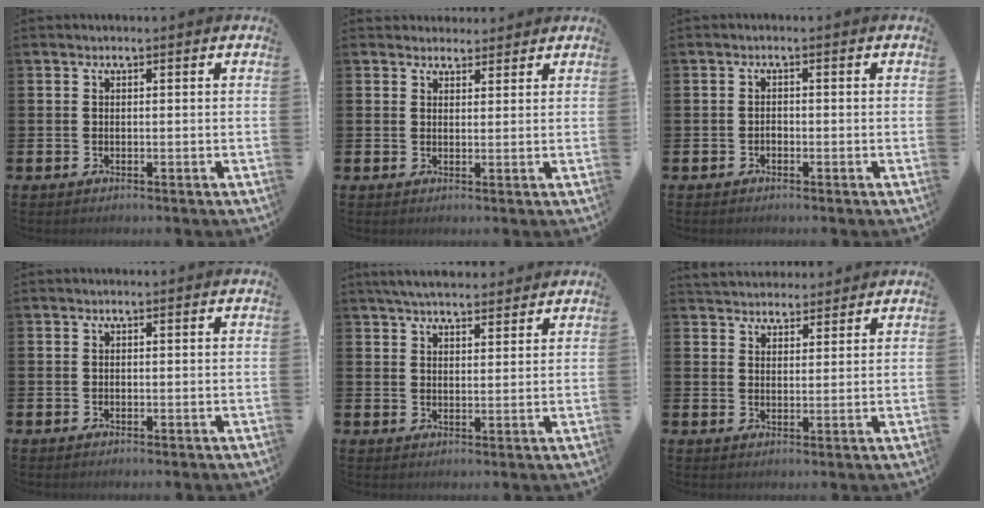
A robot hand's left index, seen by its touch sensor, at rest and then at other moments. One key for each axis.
{"total": 2.7, "fx": 2.5, "fy": 1.0, "fz": -0.2, "tx": 0.006, "ty": -0.009, "tz": 0.045}
{"total": 0.9, "fx": -0.6, "fy": 0.5, "fz": 0.3, "tx": -0.012, "ty": 0.002, "tz": -0.012}
{"total": 0.0}
{"total": 4.7, "fx": 4.5, "fy": 1.0, "fz": 1.0, "tx": -0.029, "ty": -0.013, "tz": 0.084}
{"total": 3.9, "fx": 3.7, "fy": 1.0, "fz": -0.3, "tx": -0.006, "ty": -0.015, "tz": 0.069}